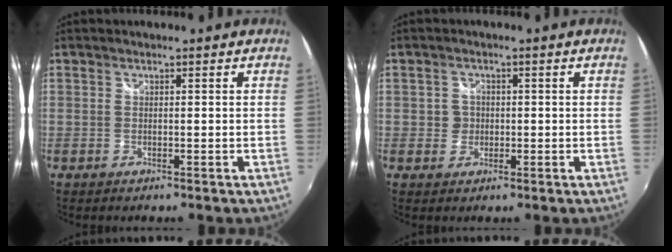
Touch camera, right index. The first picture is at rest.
{"total": 2.5, "force": [-0.3, 2.5, 0.4], "torque": [-0.005, 0.003, -0.007]}